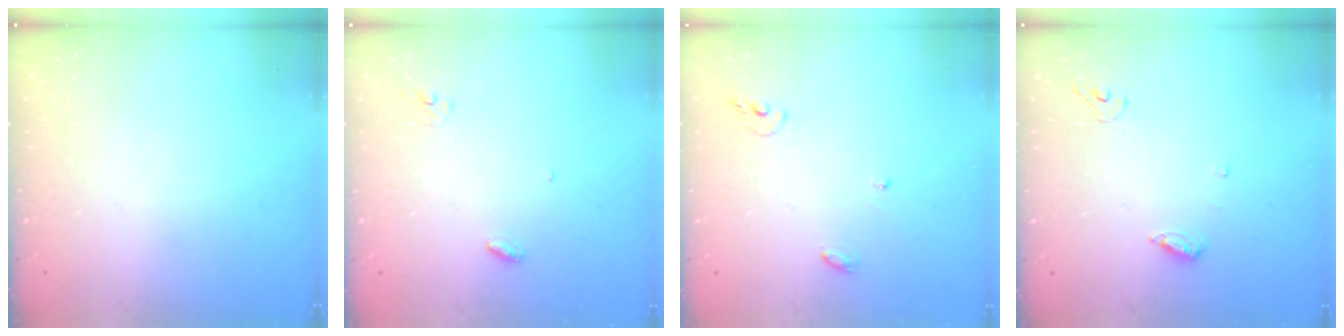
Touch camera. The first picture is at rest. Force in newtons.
{"total": 3.2, "press": 3.2, "slide": 0.3}
{"total": 5.4, "press": 5.4, "slide": 0.2}
{"total": 5.9, "press": 5.9, "slide": 0.6}